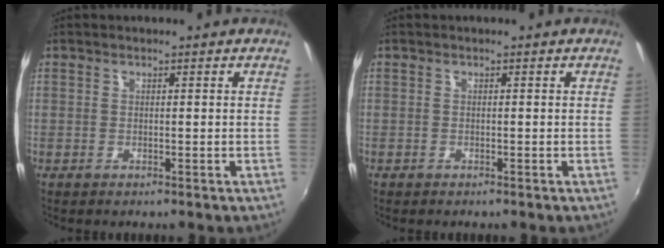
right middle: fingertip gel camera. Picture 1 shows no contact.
{"total": 0.5, "force": [-0.4, 0.3, 0.0], "torque": [-0.002, -0.002, -0.008]}